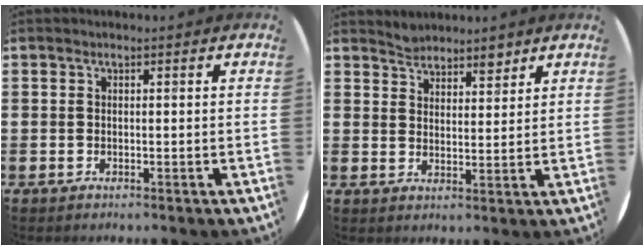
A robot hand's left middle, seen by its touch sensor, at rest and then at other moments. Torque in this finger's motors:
{"motor_torque": [0.45, -0.45, 0.01, 0.02]}